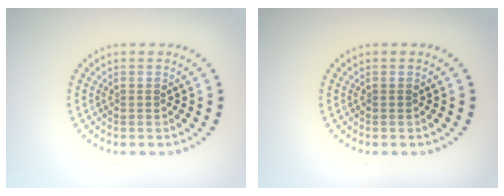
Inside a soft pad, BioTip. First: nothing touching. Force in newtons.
{"total": 0.0}